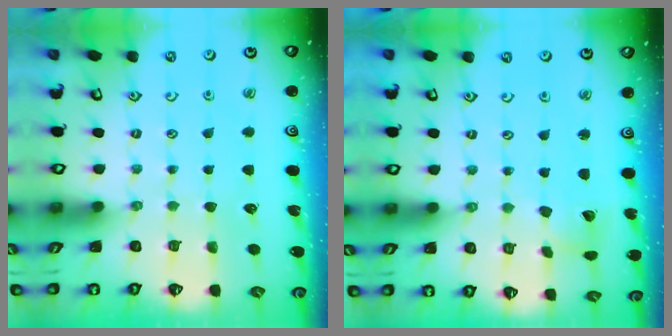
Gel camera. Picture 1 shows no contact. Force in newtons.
{"total": 4.1, "press": 4.1, "slide": 0.5}